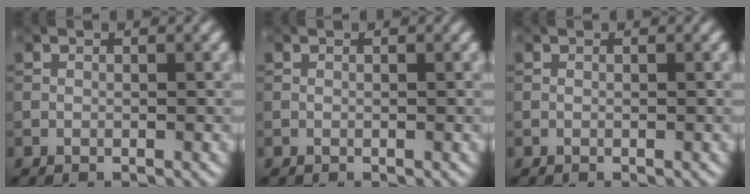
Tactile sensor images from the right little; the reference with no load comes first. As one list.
[{"total": 0.0}, {"total": 0.0}]